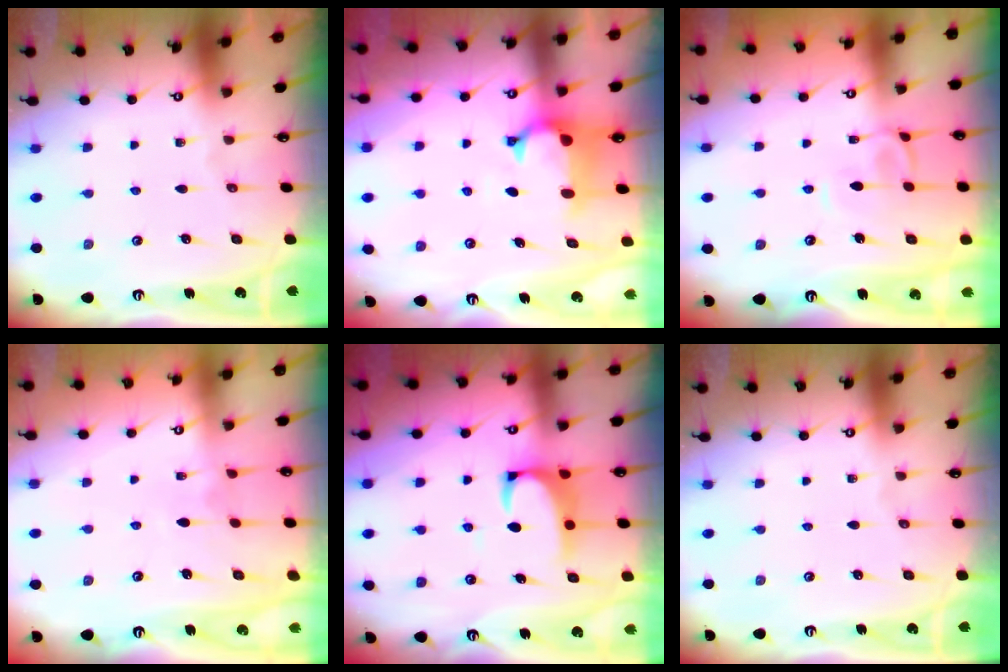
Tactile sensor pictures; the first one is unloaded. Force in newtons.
{"total": 1.2, "press": 0.6, "slide": 1.0}
{"total": 1.9, "press": 1.9, "slide": 0.5}
{"total": 2.9, "press": 2.8, "slide": 0.5}
{"total": 2.2, "press": 2.0, "slide": 0.9}
{"total": 0.0}